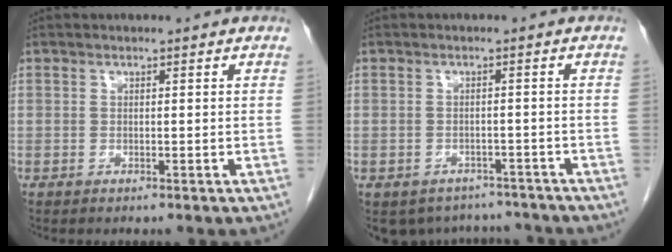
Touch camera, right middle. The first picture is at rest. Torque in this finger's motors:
{"motor_torque": [0.02, -0.02, 0.01, 0.02]}